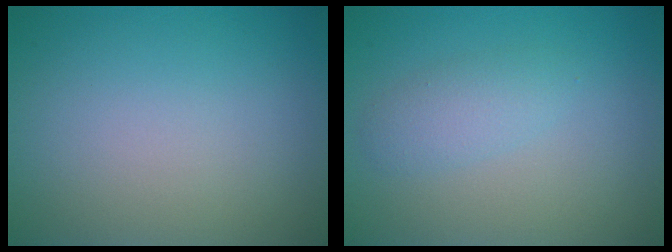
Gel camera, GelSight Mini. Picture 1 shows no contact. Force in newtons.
{"total": 2.0, "press": 2.0, "slide": 0.1}